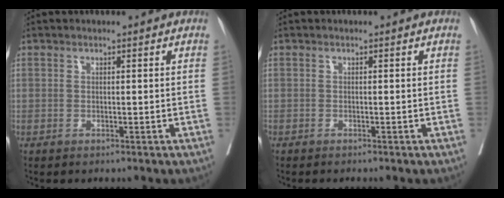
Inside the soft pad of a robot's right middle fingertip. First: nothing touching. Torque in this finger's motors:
{"motor_torque": [1.08, -1.04, 0.40, 0.09]}